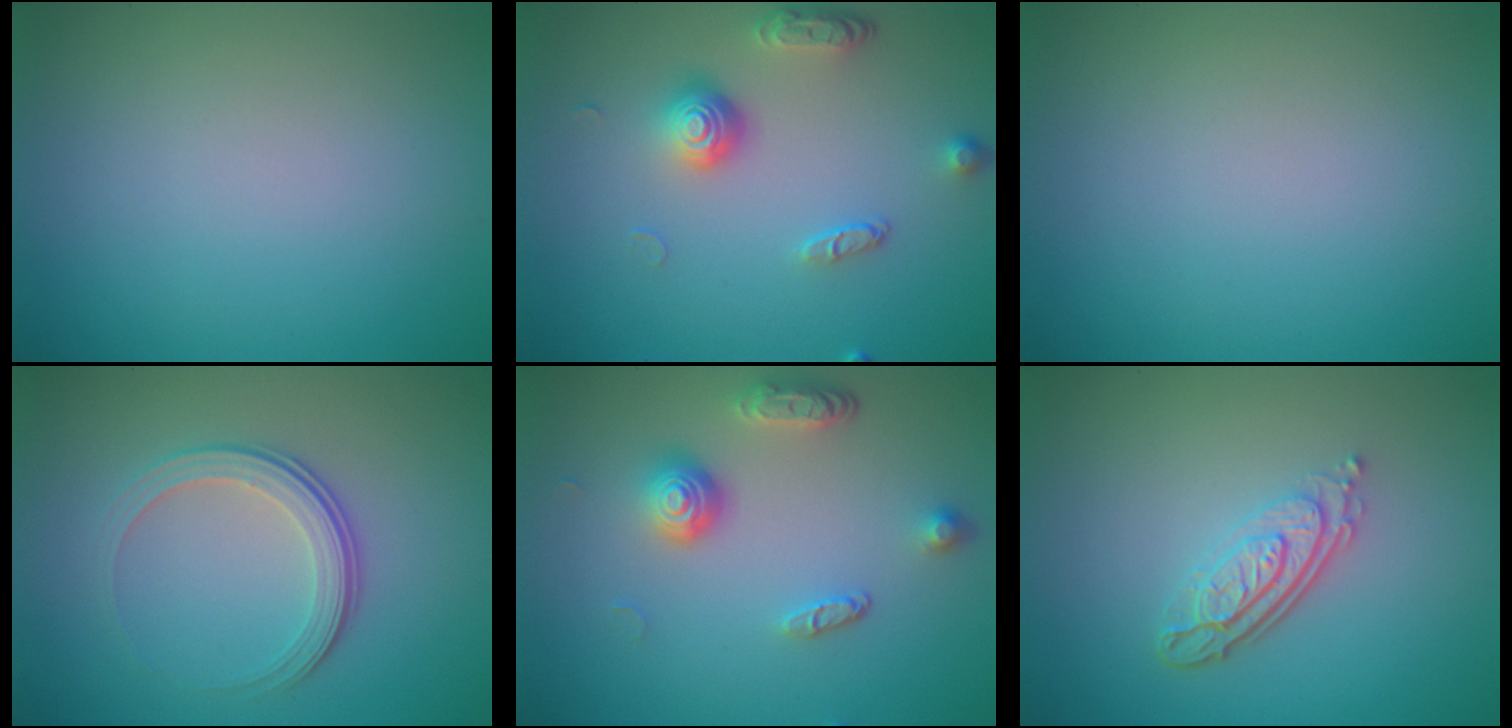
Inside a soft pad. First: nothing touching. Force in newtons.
{"total": 3.7, "press": 2.7, "slide": 2.5}
{"total": 0.0}
{"total": 3.5, "press": 2.6, "slide": 2.4}
{"total": 3.7, "press": 2.7, "slide": 2.6}
{"total": 4.1, "press": 2.9, "slide": 2.9}